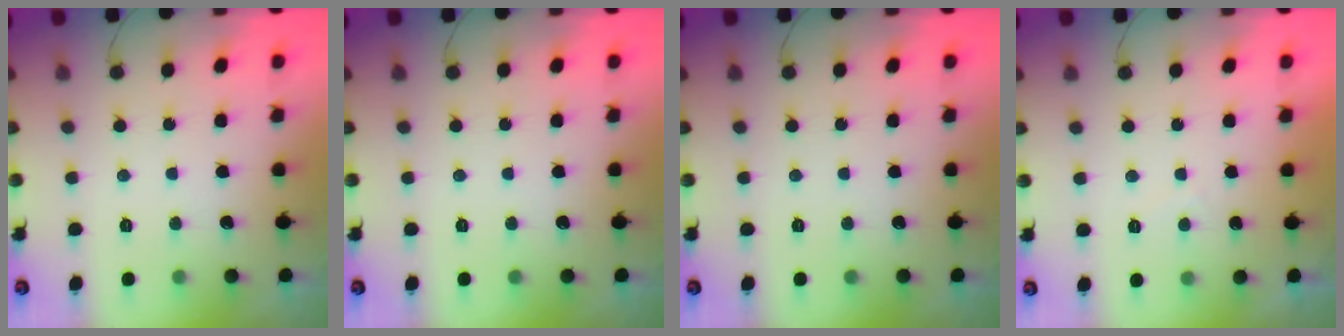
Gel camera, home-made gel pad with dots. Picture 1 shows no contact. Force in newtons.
{"total": 0.0}
{"total": 0.0}
{"total": 1.0, "press": 0.9, "slide": 0.6}